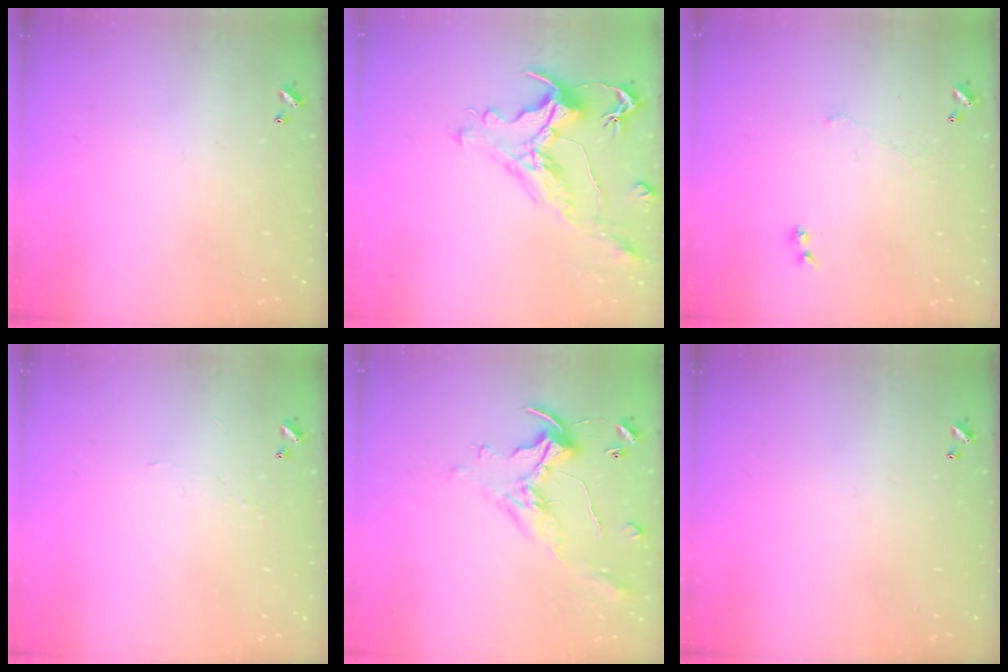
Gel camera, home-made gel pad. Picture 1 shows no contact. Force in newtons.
{"total": 1.4, "press": 0.2, "slide": 1.4}
{"total": 1.5, "press": 1.4, "slide": 0.6}
{"total": 1.2, "press": 1.1, "slide": 0.3}
{"total": 1.1, "press": 0.8, "slide": 0.9}
{"total": 0.0}